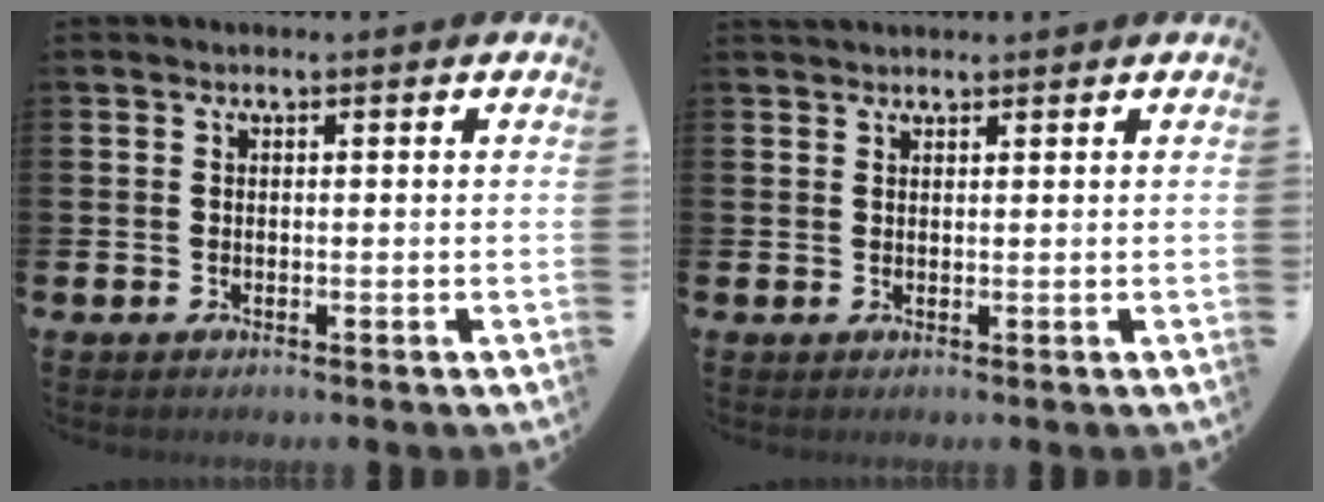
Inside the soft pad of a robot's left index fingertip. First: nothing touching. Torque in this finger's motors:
{"motor_torque": [-0.33, -1.01, 0.09, 0.02]}